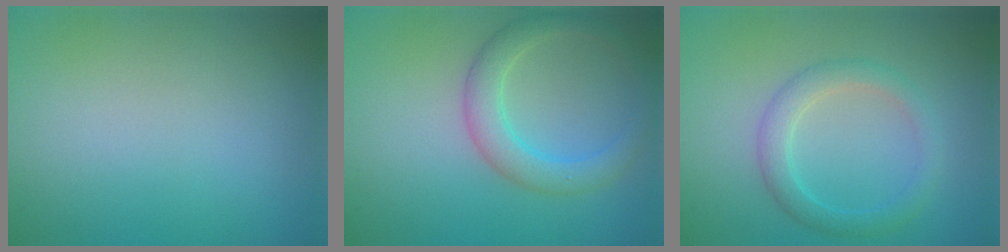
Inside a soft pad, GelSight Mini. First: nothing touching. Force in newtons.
{"total": 3.5, "press": 3.5, "slide": 0.0}
{"total": 2.7, "press": 2.7, "slide": 0.1}